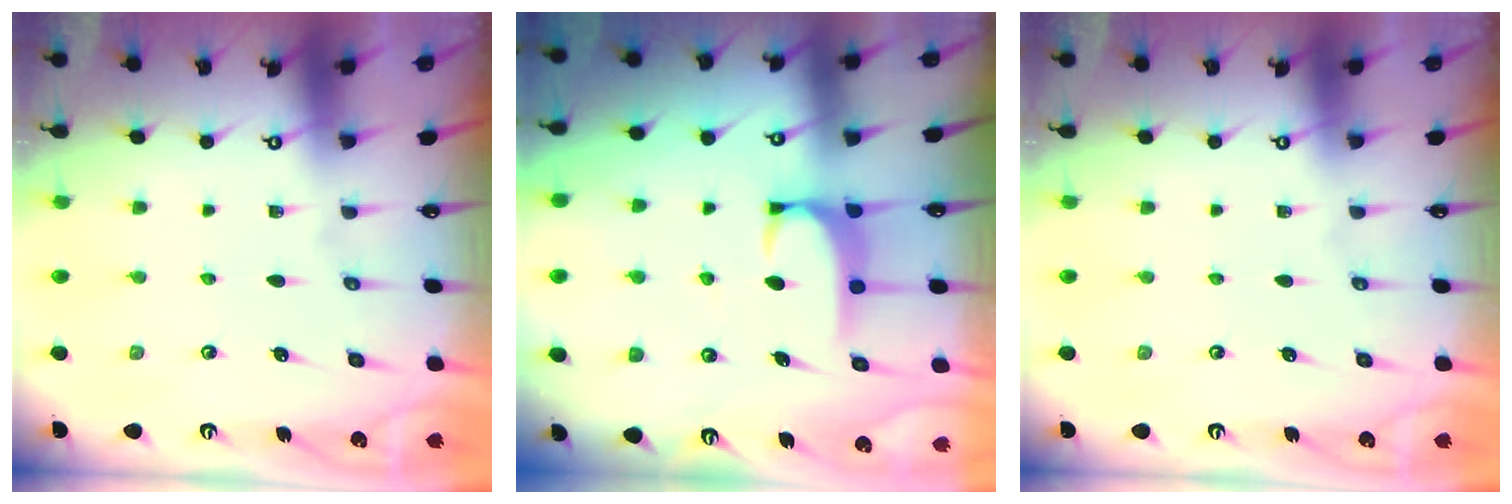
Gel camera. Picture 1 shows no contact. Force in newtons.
{"total": 2.0, "press": 1.9, "slide": 0.5}
{"total": 0.0}